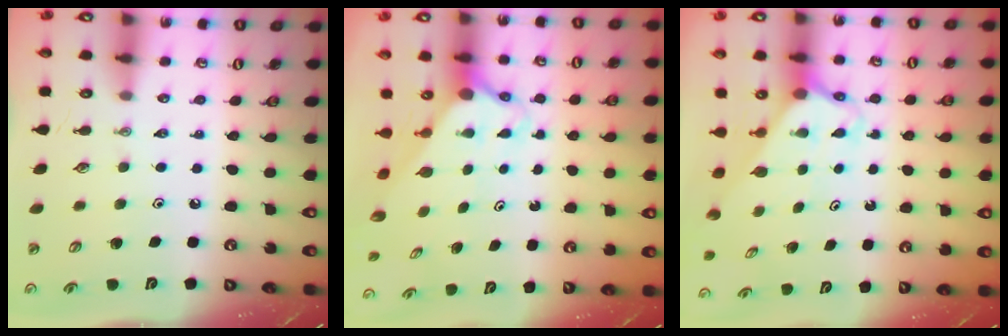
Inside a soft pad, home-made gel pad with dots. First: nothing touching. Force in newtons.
{"total": 2.8, "press": 2.8, "slide": 0.2}
{"total": 2.4, "press": 2.4, "slide": 0.1}